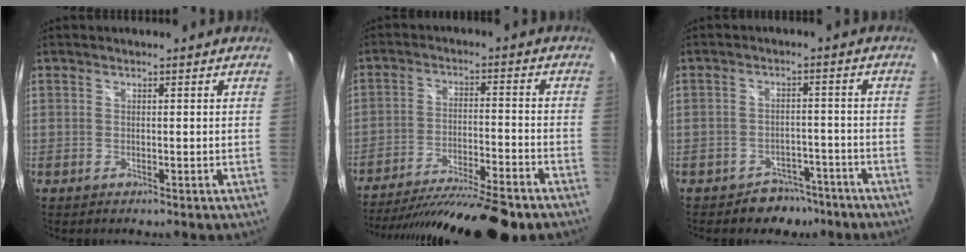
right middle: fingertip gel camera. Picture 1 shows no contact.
{"total": 21.3, "force": [-17.7, 2.2, 11.6], "torque": [-0.214, -0.043, -0.276]}
{"total": 6.2, "force": [-4.8, 3.9, 0.6], "torque": [-0.011, 0.024, -0.059]}